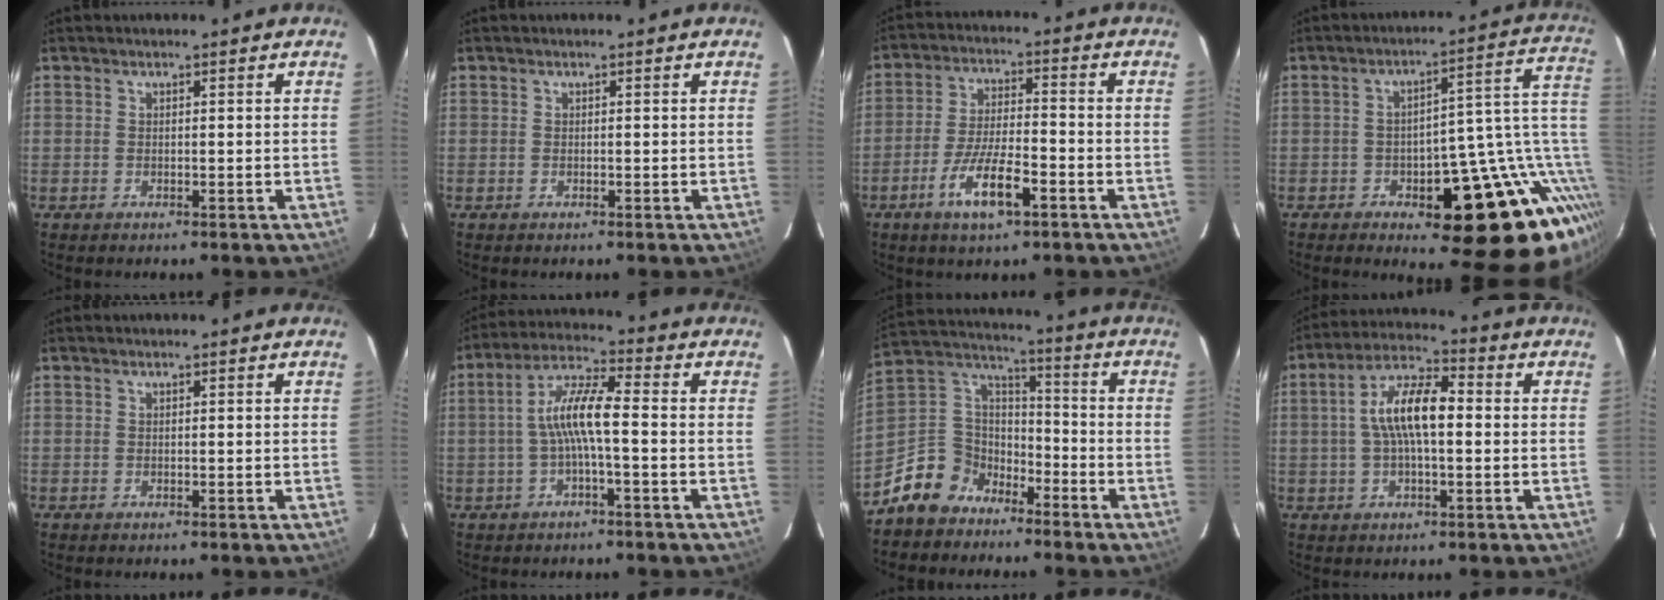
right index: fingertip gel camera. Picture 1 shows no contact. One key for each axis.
{"total": 0.0}
{"total": 10.0, "fx": -5.2, "fy": 2.5, "fz": 8.1, "tx": -0.165, "ty": -0.008, "tz": -0.093}
{"total": 21.8, "fx": -6.5, "fy": 10.8, "fz": 17.8, "tx": -0.190, "ty": 0.017, "tz": -0.068}
{"total": 0.0}
{"total": 7.7, "fx": -1.4, "fy": 1.0, "fz": 7.5, "tx": -0.161, "ty": 0.018, "tz": -0.027}
{"total": 11.5, "fx": -7.5, "fy": 8.2, "fz": 2.8, "tx": -0.083, "ty": 0.051, "tz": -0.138}
{"total": 10.1, "fx": 0.3, "fy": 3.7, "fz": 9.4, "tx": -0.179, "ty": 0.021, "tz": 0.001}